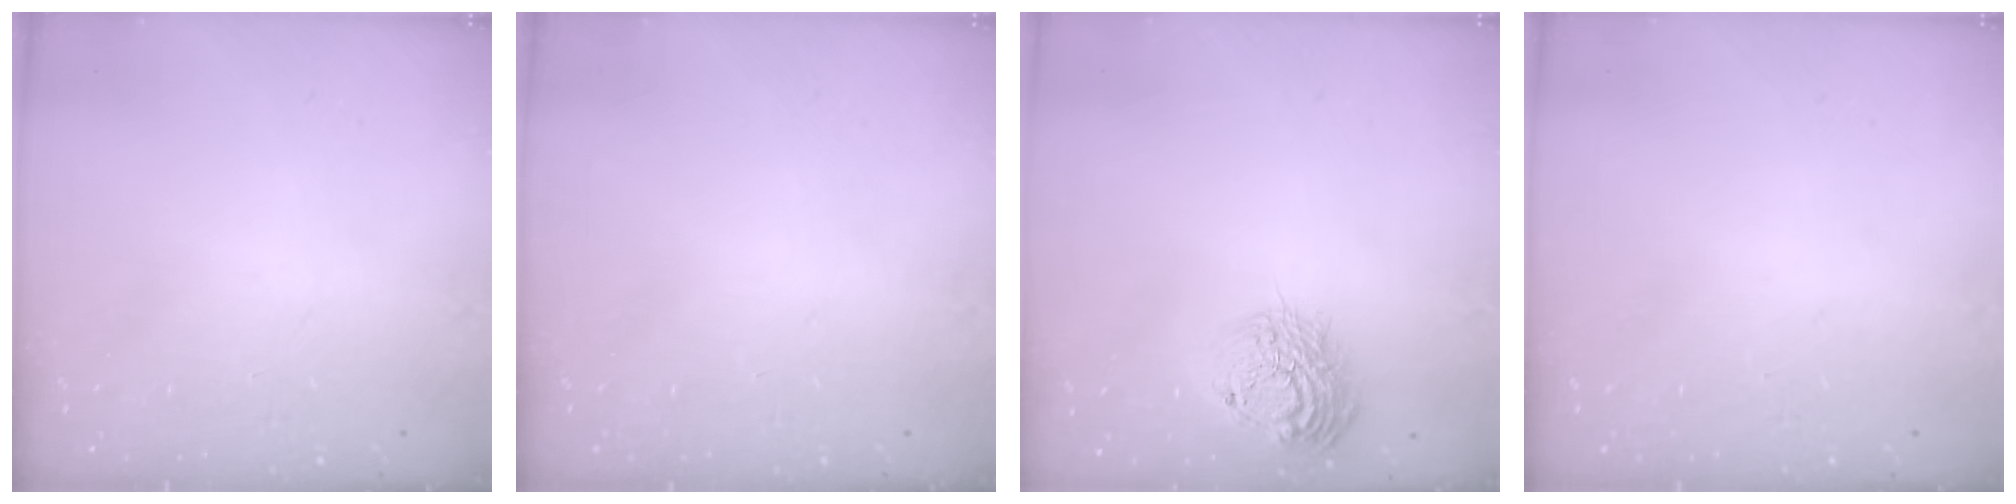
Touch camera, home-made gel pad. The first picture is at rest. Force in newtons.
{"total": 0.0}
{"total": 14.9, "press": 14.9, "slide": 0.9}
{"total": 0.0}